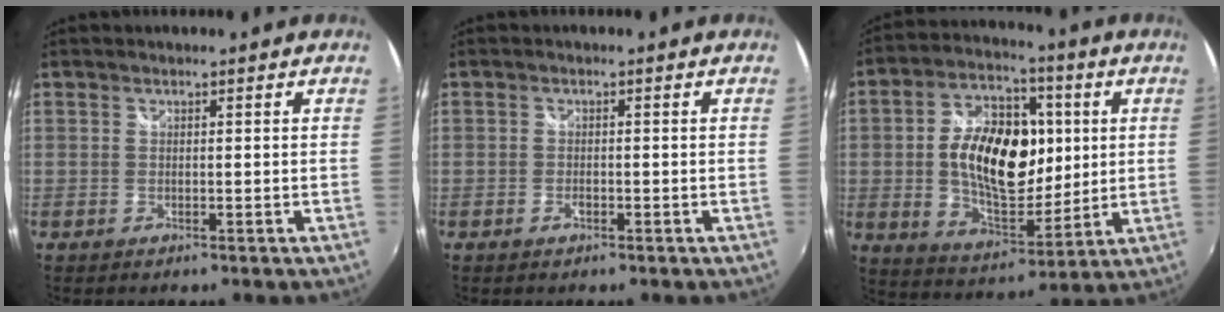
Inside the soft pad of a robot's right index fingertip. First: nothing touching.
{"total": 1.2, "force": [-0.7, 0.8, 0.6], "torque": [-0.012, -0.002, -0.013]}
{"total": 18.2, "force": [1.5, 10.4, 14.9], "torque": [-0.262, 0.018, 0.033]}